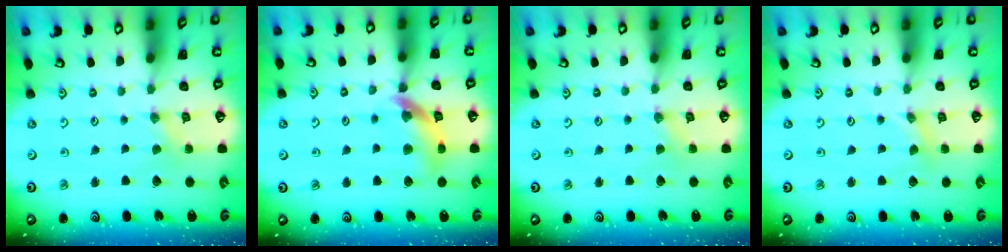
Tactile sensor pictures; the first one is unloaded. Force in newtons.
{"total": 12.0, "press": 11.9, "slide": 1.6}
{"total": 2.0, "press": 2.0, "slide": 0.4}
{"total": 1.7, "press": 1.7, "slide": 0.3}